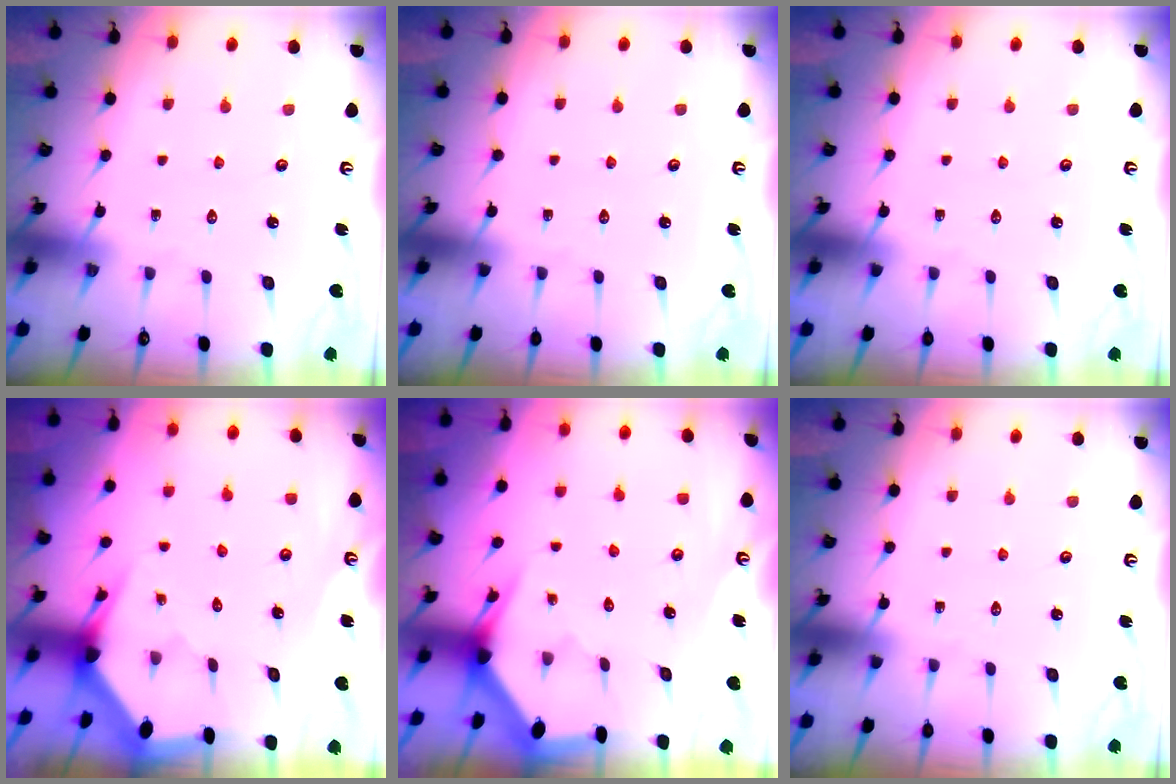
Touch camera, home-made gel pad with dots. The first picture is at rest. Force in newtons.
{"total": 0.0}
{"total": 0.0}
{"total": 3.0, "press": 3.0, "slide": 0.2}
{"total": 3.0, "press": 3.0, "slide": 0.0}
{"total": 0.0}